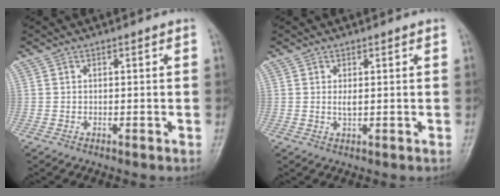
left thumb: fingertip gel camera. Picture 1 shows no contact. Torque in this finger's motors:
{"motor_torque": [0.03, 0.04, 0.03, -0.07, 0.01]}